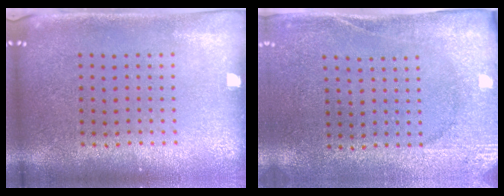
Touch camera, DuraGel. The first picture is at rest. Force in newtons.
{"total": 2.7, "press": 2.3, "slide": 1.3}